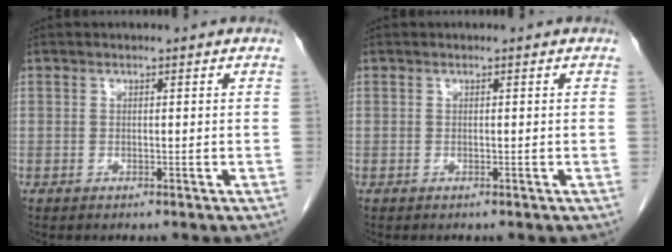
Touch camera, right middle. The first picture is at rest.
{"total": 0.0}